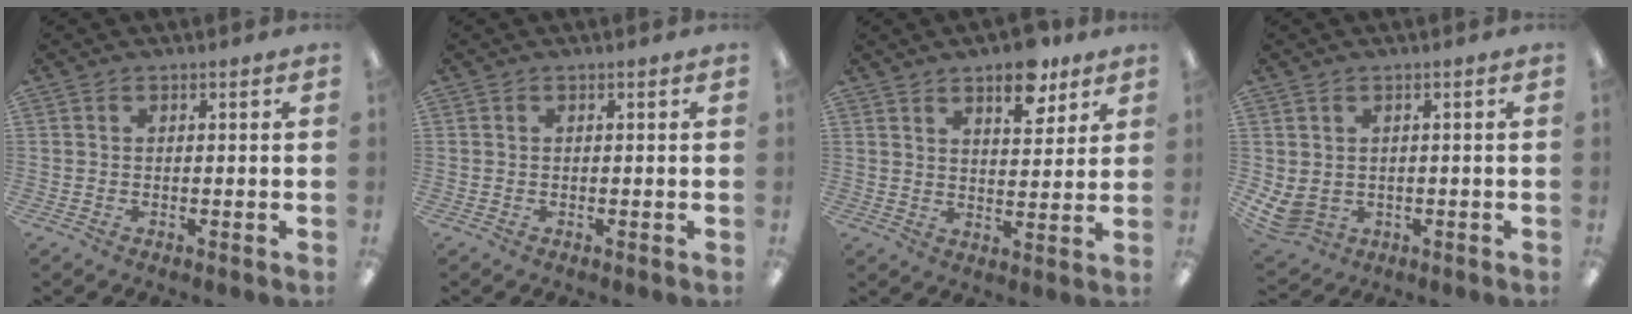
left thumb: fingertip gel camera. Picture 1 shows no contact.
{"total": 0.0}
{"total": 9.6, "force": [6.7, 4.0, 5.6], "torque": [-0.060, -0.039, 0.110]}
{"total": 4.6, "force": [0.3, 3.9, 2.5], "torque": [-0.066, 0.001, 0.007]}